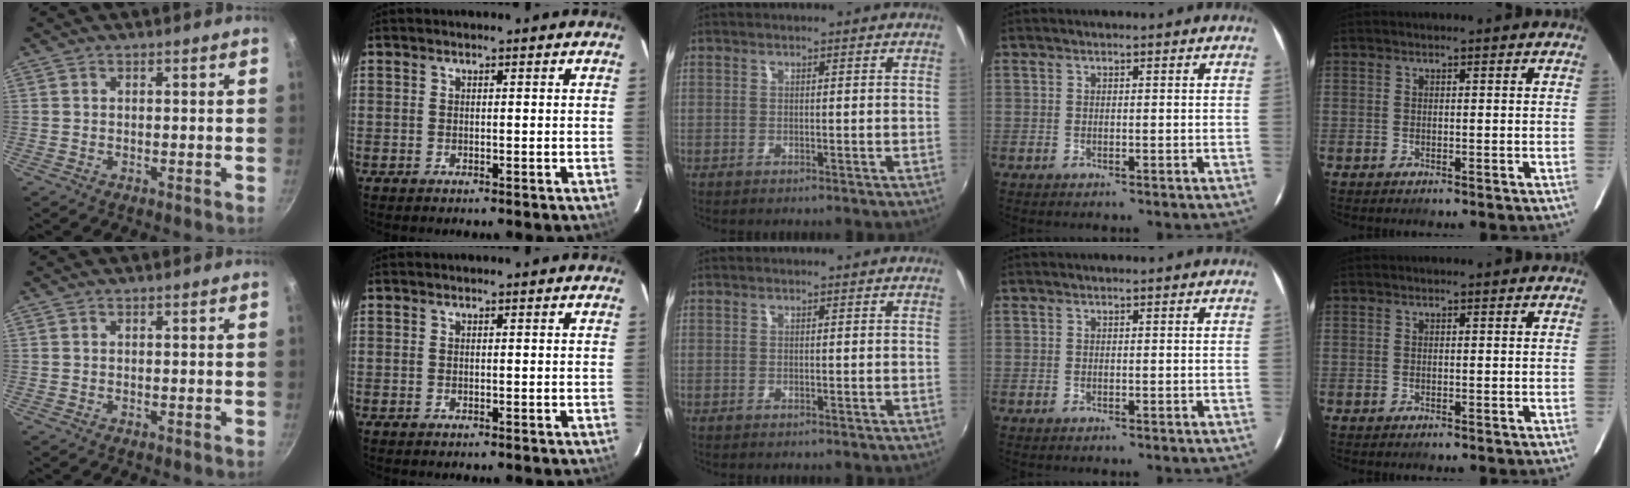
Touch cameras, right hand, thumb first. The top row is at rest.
{}